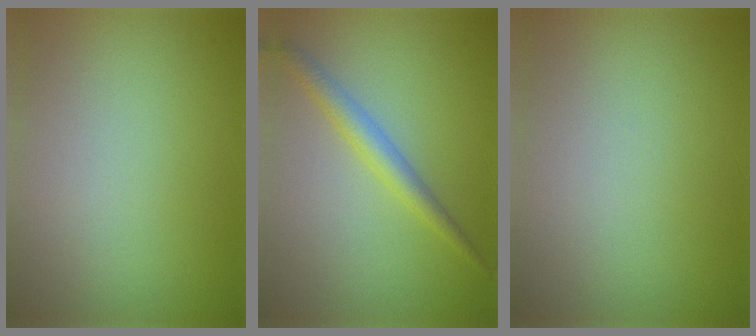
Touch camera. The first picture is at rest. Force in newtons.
{"total": 2.4, "press": 2.4, "slide": 0.1}
{"total": 0.0}